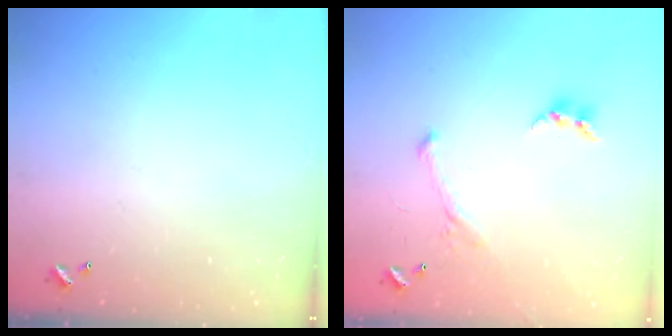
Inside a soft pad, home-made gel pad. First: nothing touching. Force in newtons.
{"total": 2.8, "press": 2.6, "slide": 1.0}